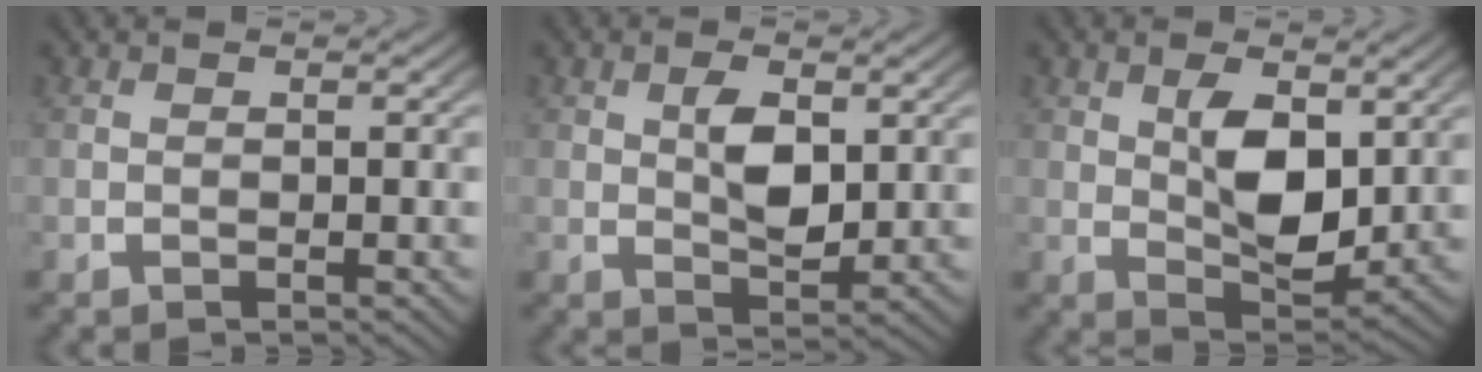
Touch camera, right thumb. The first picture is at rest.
{"total": 3.4, "force": [0.6, 1.9, 2.8], "torque": [-0.051, -0.011, 0.018]}
{"total": 5.4, "force": [0.7, 2.9, 4.5], "torque": [-0.082, -0.024, 0.022]}